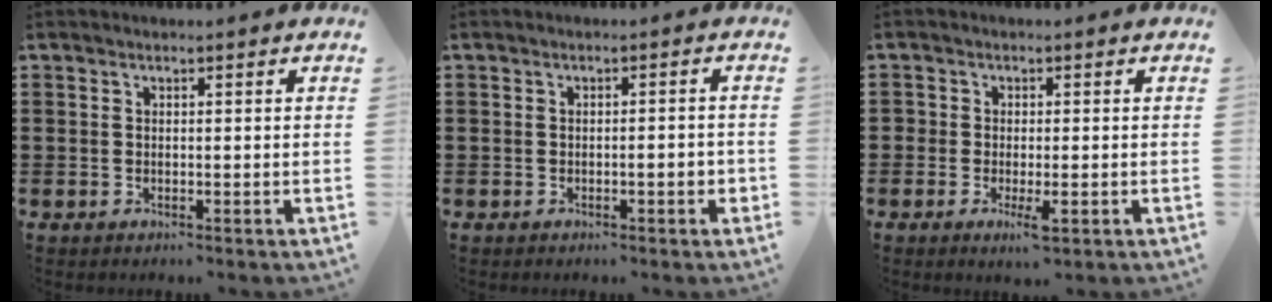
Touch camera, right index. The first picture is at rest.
{"total": 2.2, "force": [-0.8, 0.3, 2.0], "torque": [-0.034, 0.000, -0.015]}
{"total": 2.7, "force": [-0.9, 1.3, 2.2], "torque": [-0.038, 0.001, -0.016]}